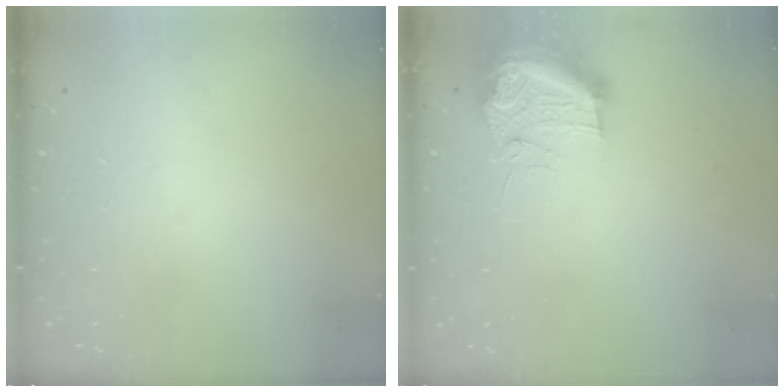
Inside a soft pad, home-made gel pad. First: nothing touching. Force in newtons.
{"total": 10.8, "press": 10.7, "slide": 1.2}